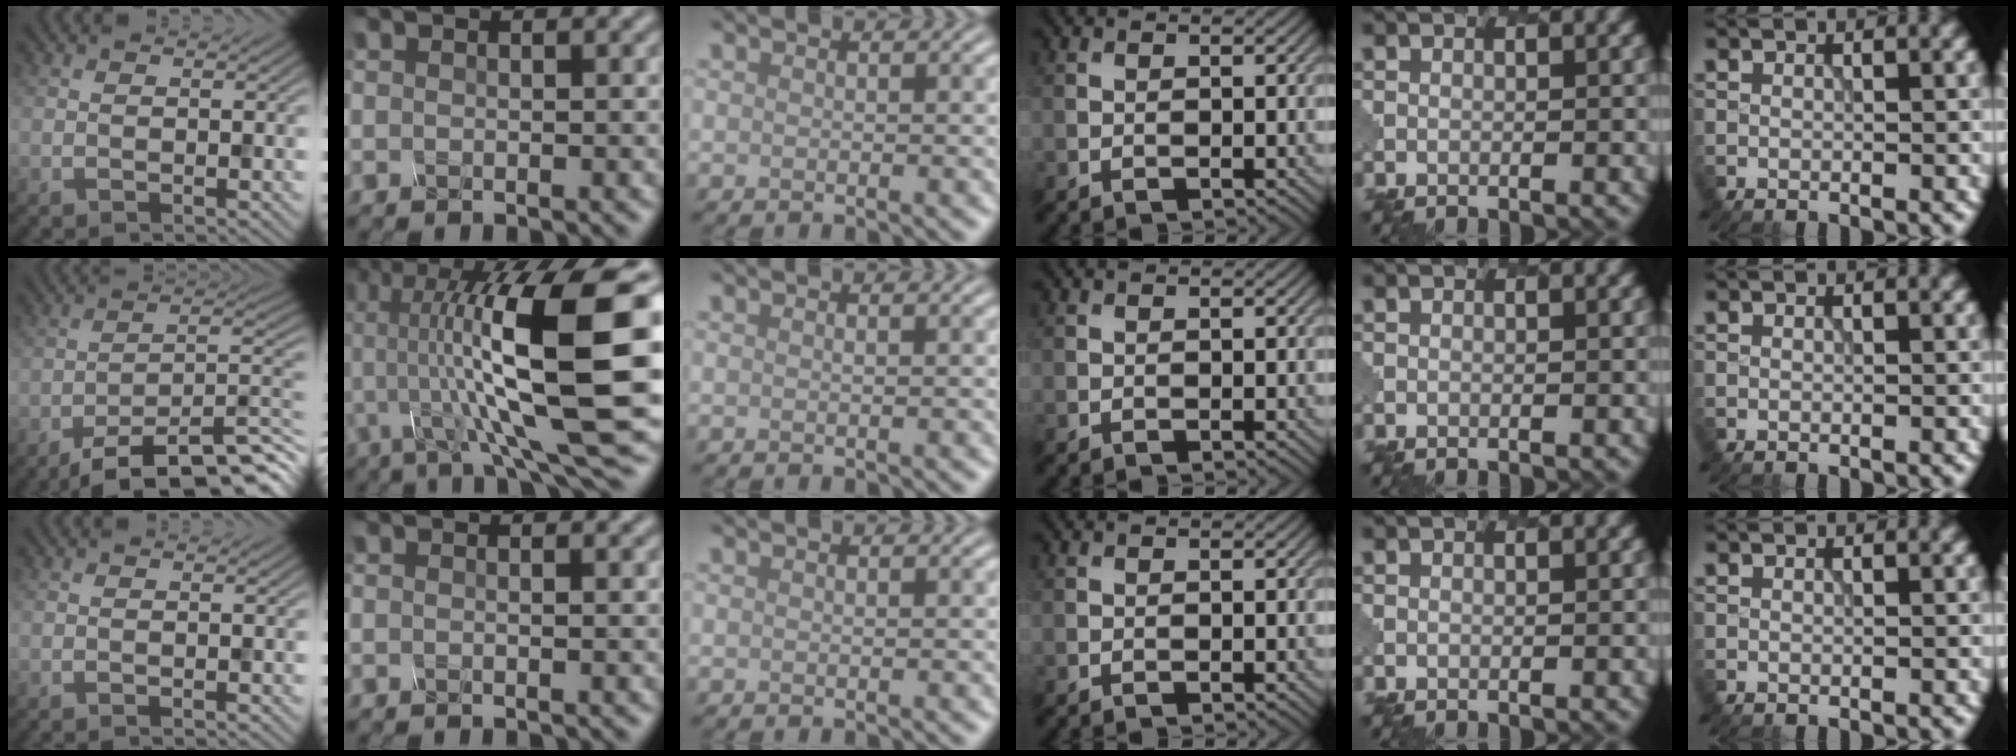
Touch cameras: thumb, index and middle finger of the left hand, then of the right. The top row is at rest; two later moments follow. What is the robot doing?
{"motion": "shake", "object": "salt shaker"}